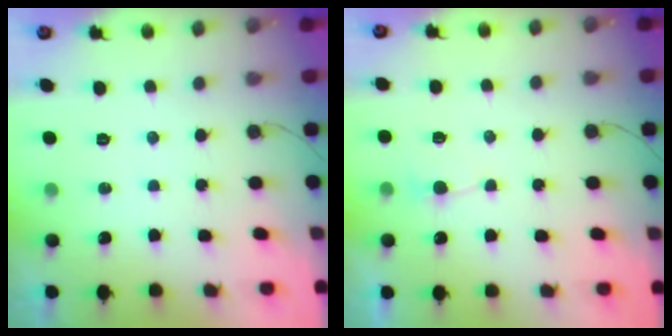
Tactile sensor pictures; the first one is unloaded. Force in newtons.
{"total": 2.7, "press": 2.7, "slide": 0.3}